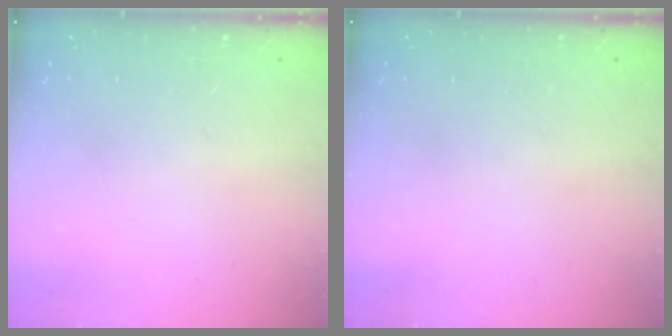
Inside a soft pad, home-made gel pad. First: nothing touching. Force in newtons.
{"total": 0.0}